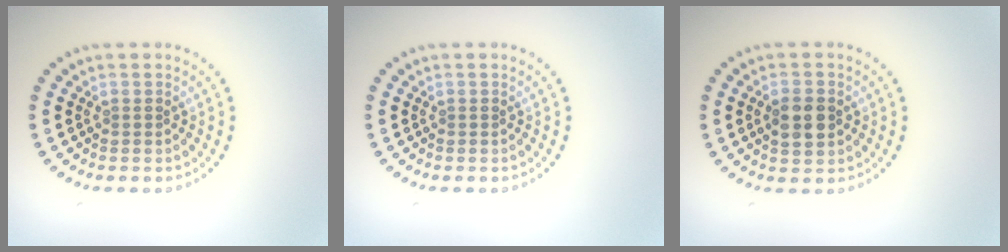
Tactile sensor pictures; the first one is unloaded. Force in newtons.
{"total": 0.0}
{"total": 3.1, "press": 3.1, "slide": 0.2}